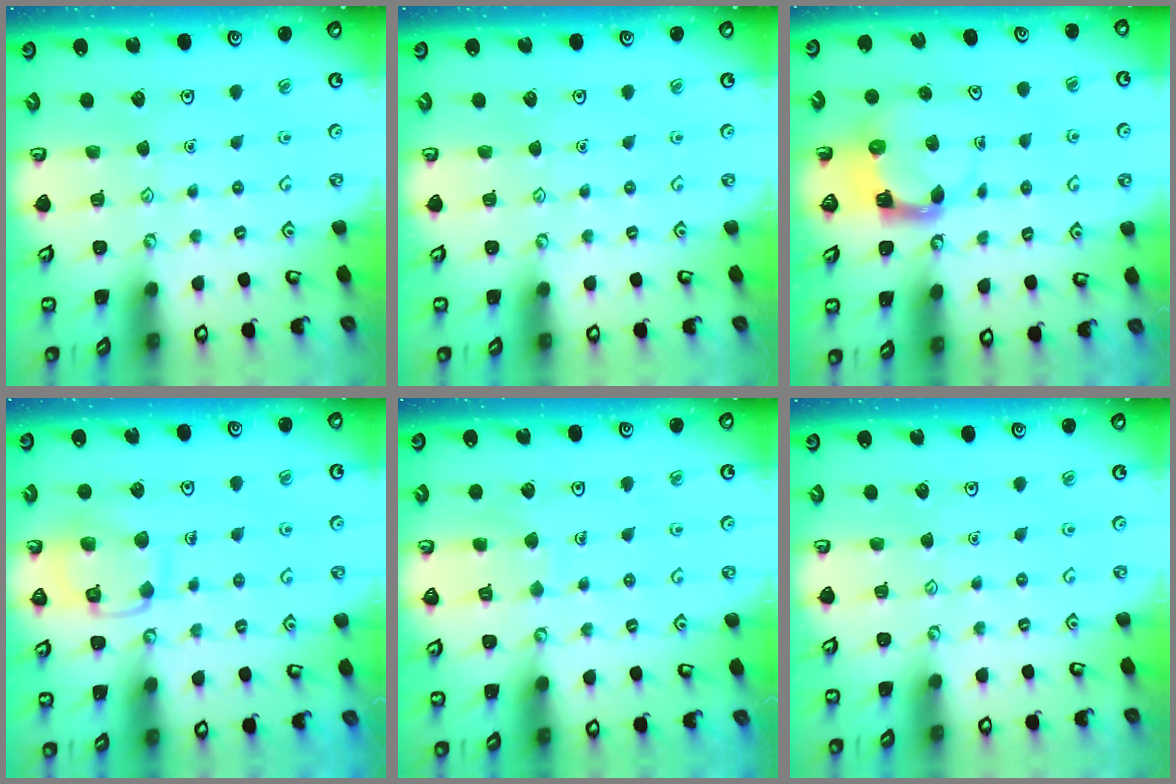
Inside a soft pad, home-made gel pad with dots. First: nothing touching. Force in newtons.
{"total": 0.0}
{"total": 3.8, "press": 3.7, "slide": 0.7}
{"total": 12.5, "press": 12.4, "slide": 0.9}
{"total": 5.2, "press": 5.2, "slide": 0.4}
{"total": 0.0}